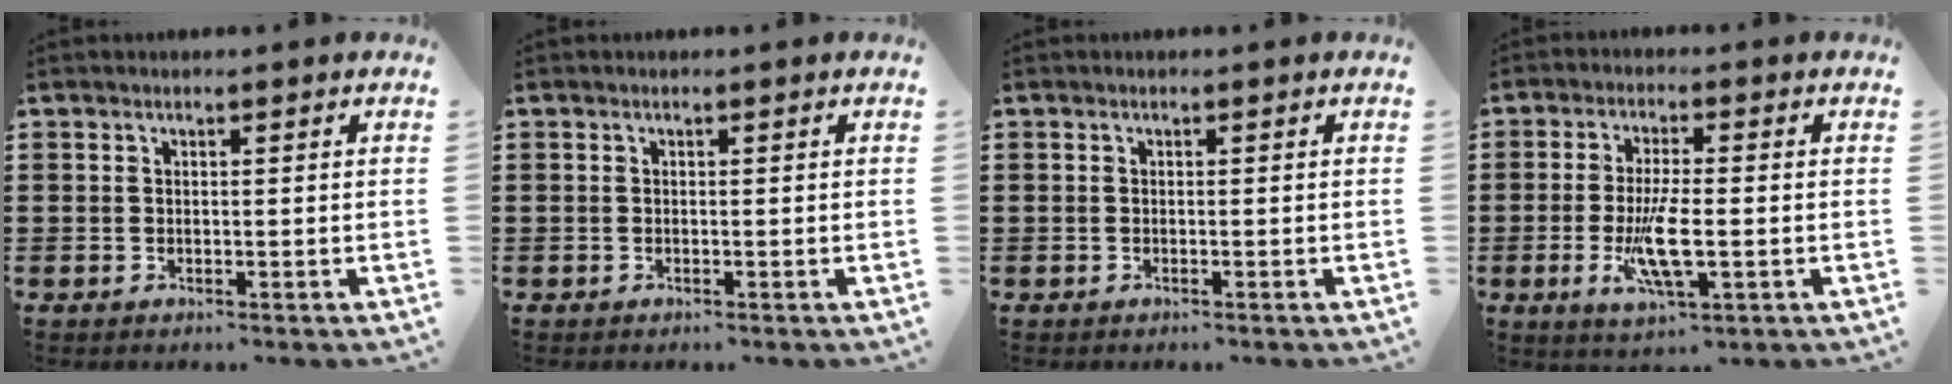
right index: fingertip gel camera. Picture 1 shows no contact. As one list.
[{"total": 0.0}, {"total": 0.0}, {"total": 7.6, "force": [-1.8, 2.0, 7.1], "torque": [-0.151, -0.017, -0.034]}]